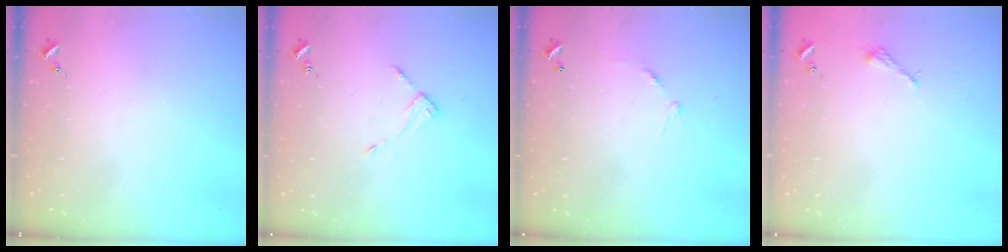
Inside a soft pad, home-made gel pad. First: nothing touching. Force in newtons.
{"total": 4.1, "press": 4.1, "slide": 0.4}
{"total": 7.0, "press": 7.0, "slide": 0.5}
{"total": 2.6, "press": 2.6, "slide": 0.3}